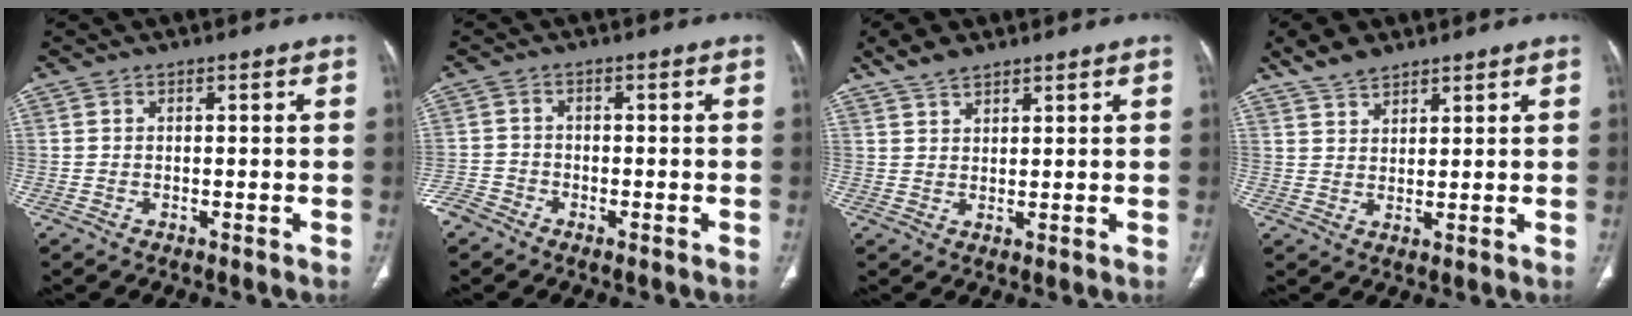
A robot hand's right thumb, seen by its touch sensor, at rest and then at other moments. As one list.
[{"total": 3.7, "force": [-2.8, 2.3, 0.7], "torque": [-0.011, 0.010, -0.062]}, {"total": 4.6, "force": [3.6, 1.9, 2.1], "torque": [-0.038, -0.009, 0.074]}, {"total": 5.5, "force": [4.4, 2.5, 2.2], "torque": [-0.033, -0.015, 0.088]}]